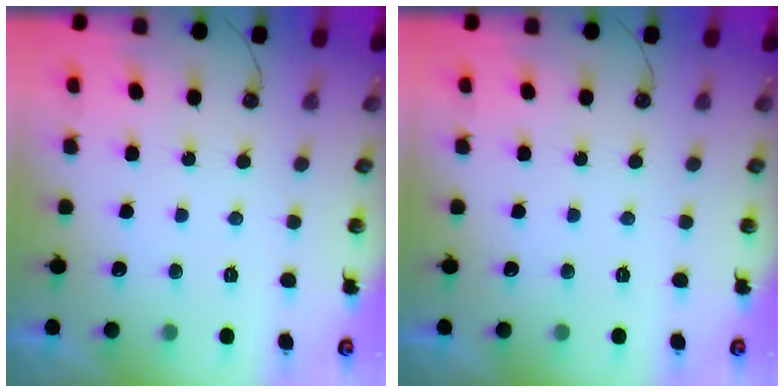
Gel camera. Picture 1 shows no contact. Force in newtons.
{"total": 0.0}